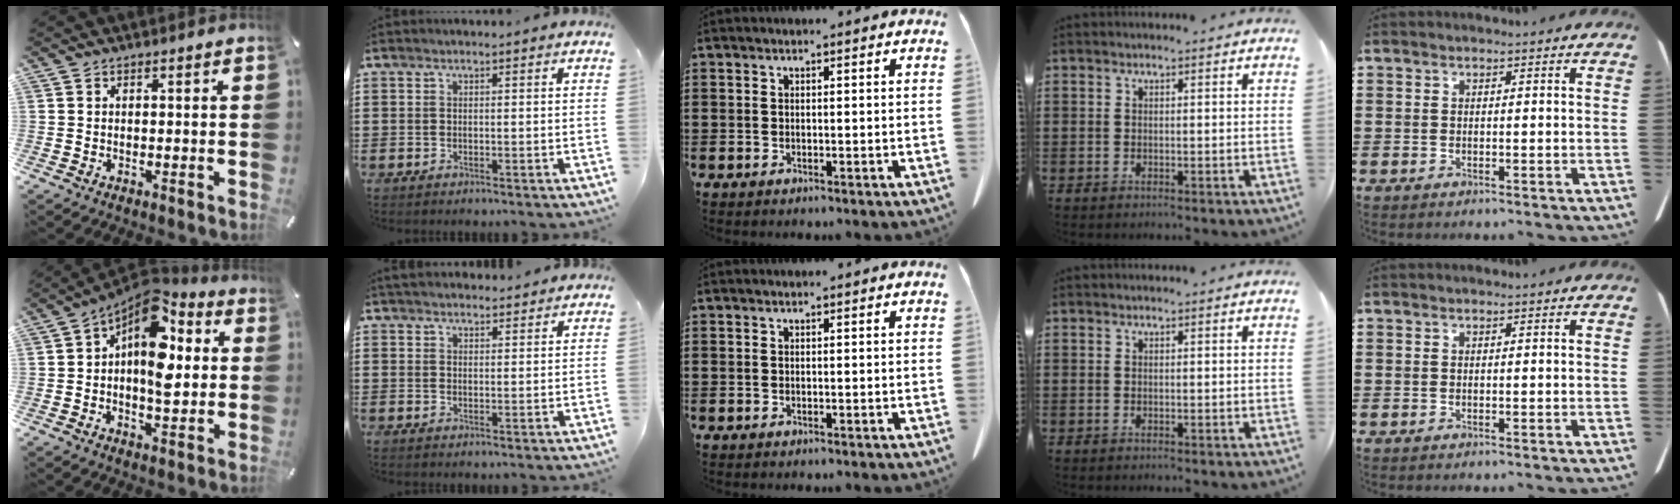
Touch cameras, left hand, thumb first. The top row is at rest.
{"thumb": {"total": 14.2, "force": [4.1, 8.0, 10.9], "torque": [-0.180, -0.045, 0.070]}, "index": {"total": 2.8, "force": [2.7, 0.4, 0.3], "torque": [-0.012, -0.002, 0.053]}}